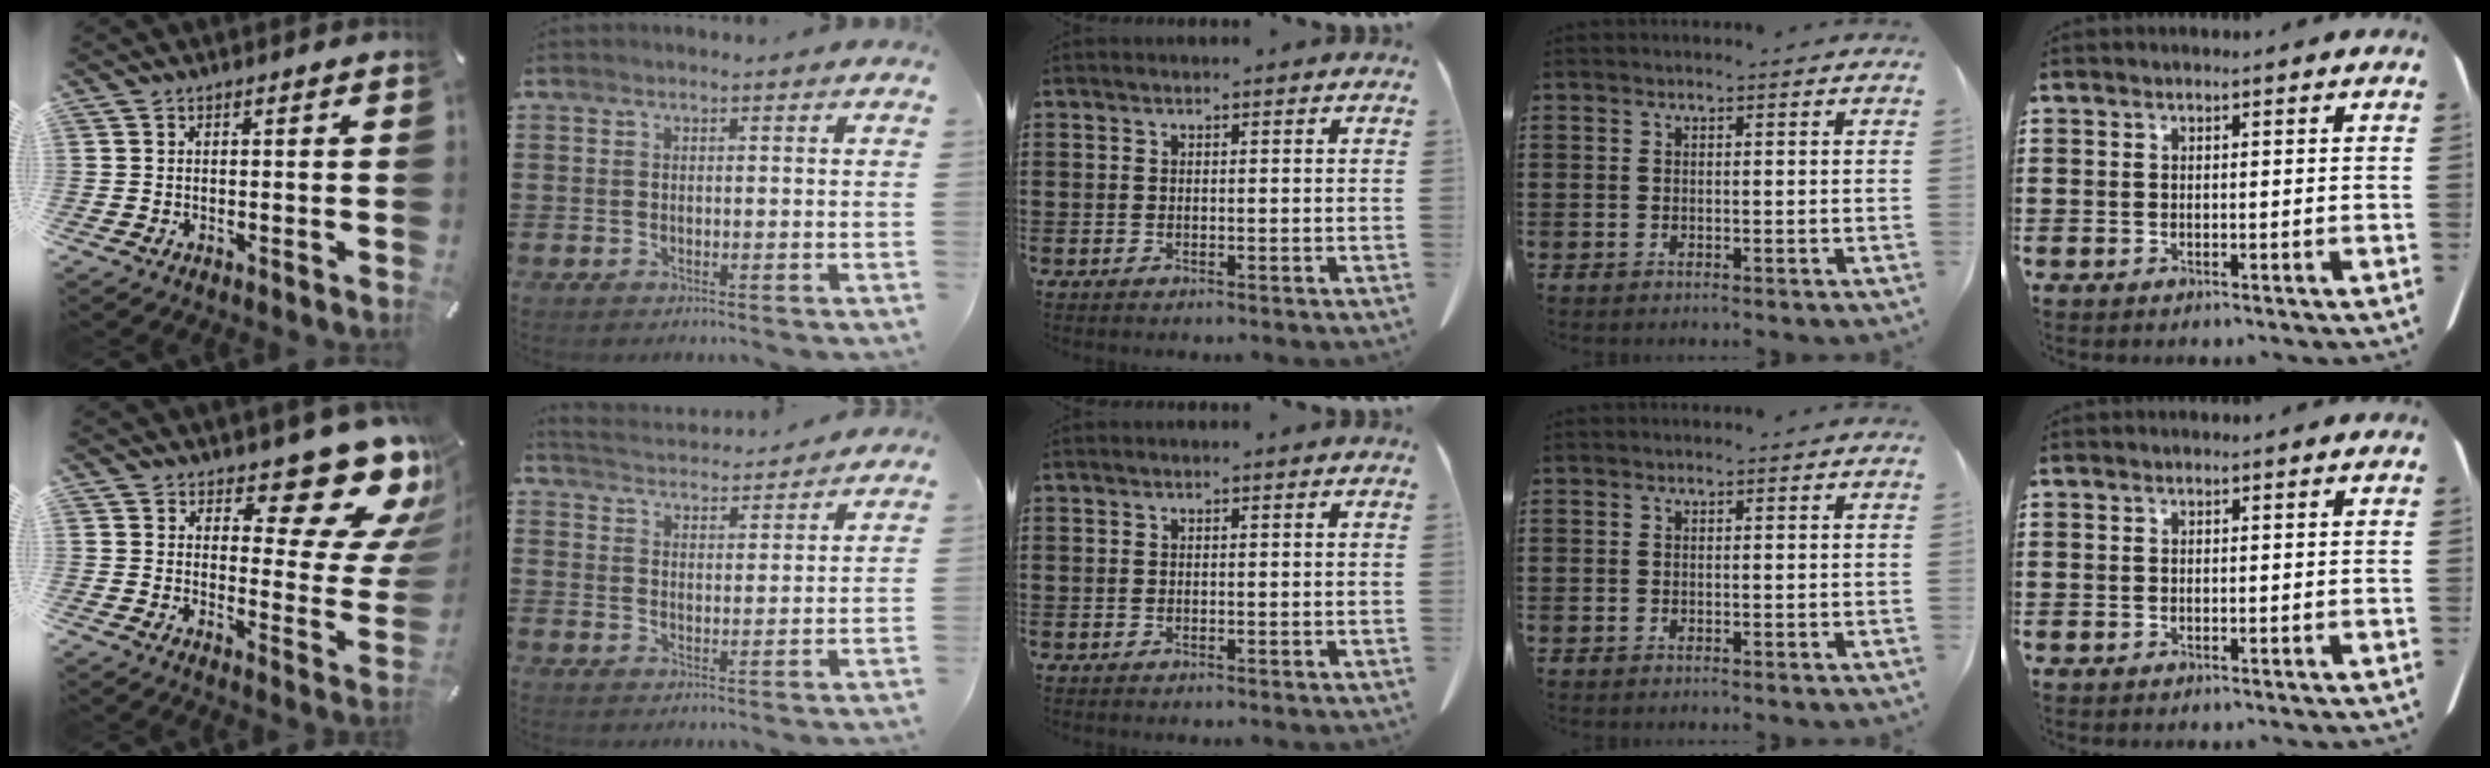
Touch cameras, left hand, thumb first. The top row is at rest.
{"thumb": {"total": 15.4, "force": [10.8, 6.4, 8.9], "torque": [-0.101, -0.100, 0.174]}, "index": {"total": 3.3, "force": [3.3, -0.2, -0.3], "torque": [-0.014, -0.025, 0.053]}}